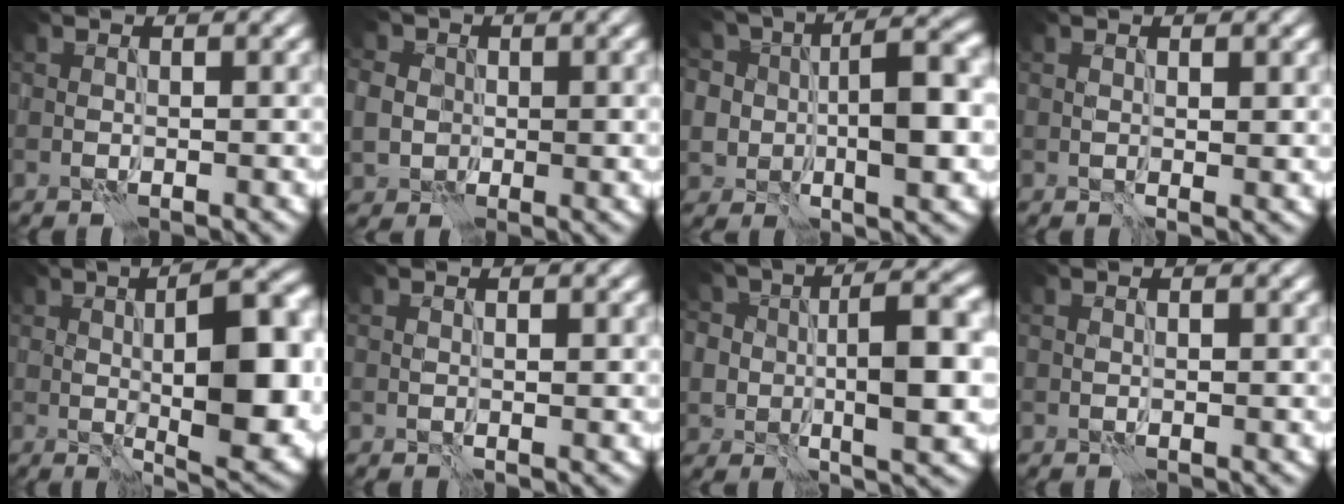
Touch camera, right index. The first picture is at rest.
{"total": 5.3, "force": [0.5, 4.7, 2.4], "torque": [-0.051, 0.015, -0.006]}
{"total": 9.7, "force": [-0.7, 6.5, 7.1], "torque": [-0.098, 0.007, -0.019]}
{"total": 1.4, "force": [0.2, 0.5, 1.3], "torque": [-0.018, -0.003, 0.005]}
{"total": 12.4, "force": [0.2, 3.9, 11.8], "torque": [-0.157, 0.003, 0.009]}
{"total": 0.8, "force": [0.1, 0.3, 0.7], "torque": [-0.010, -0.001, 0.002]}
{"total": 9.5, "force": [-0.8, 5.7, 7.5], "torque": [-0.121, 0.003, -0.018]}
{"total": 0.0}